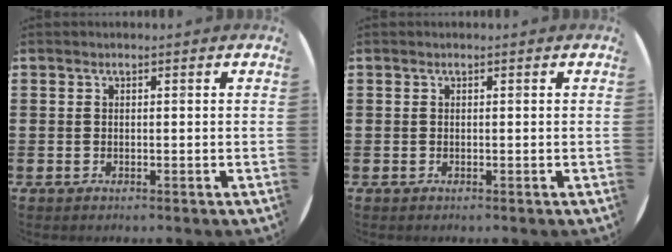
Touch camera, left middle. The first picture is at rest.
{"total": 0.0}